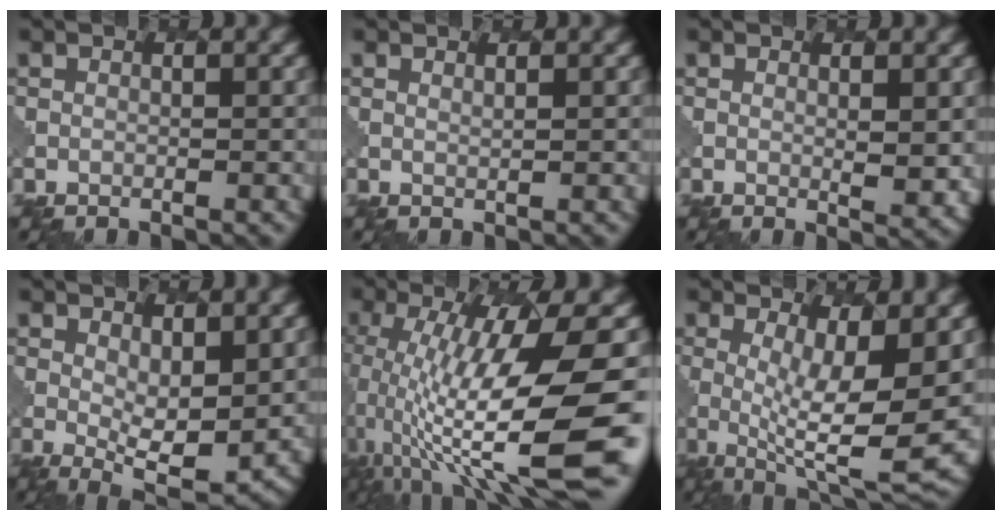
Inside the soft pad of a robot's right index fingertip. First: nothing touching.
{"total": 0.9, "force": [0.9, 0.2, 0.2], "torque": [-0.002, -0.004, 0.010]}
{"total": 2.3, "force": [0.8, 0.5, 2.1], "torque": [-0.032, -0.009, 0.018]}
{"total": 5.0, "force": [0.6, 2.1, 4.4], "torque": [-0.076, -0.010, 0.016]}
{"total": 15.1, "force": [-1.5, 3.9, 14.5], "torque": [-0.241, -0.010, -0.012]}
{"total": 9.0, "force": [0.1, 2.6, 8.6], "torque": [-0.141, -0.017, 0.006]}